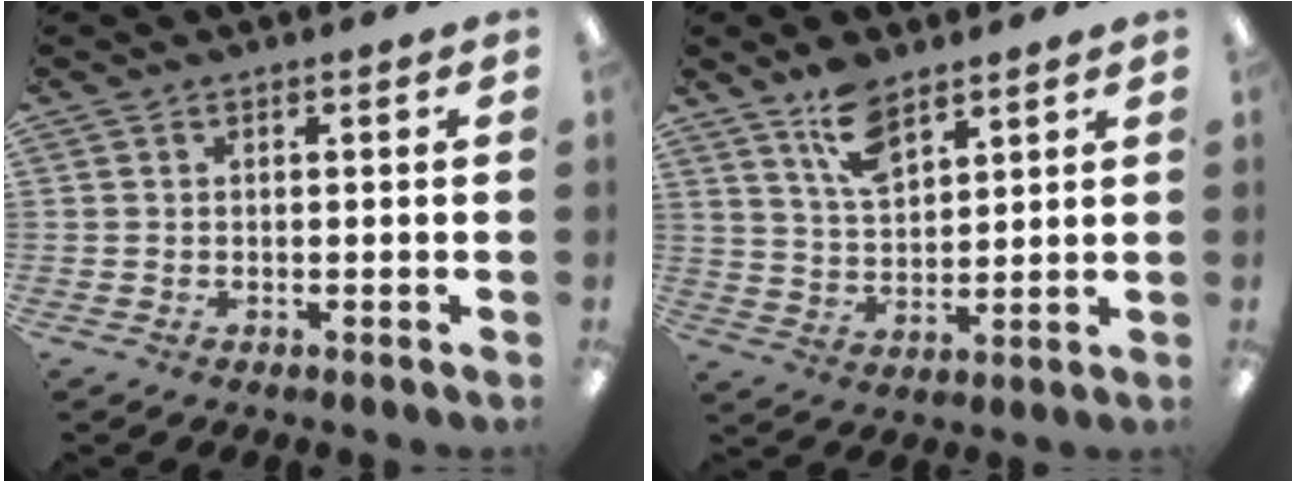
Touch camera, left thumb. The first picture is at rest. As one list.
[{"total": 10.1, "force": [7.1, 4.6, 5.5], "torque": [-0.103, -0.028, 0.129]}]